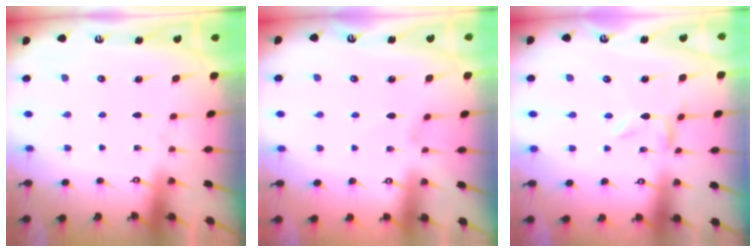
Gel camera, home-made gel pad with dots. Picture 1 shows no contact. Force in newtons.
{"total": 0.9, "press": 0.9, "slide": 0.1}
{"total": 1.4, "press": 1.4, "slide": 0.2}